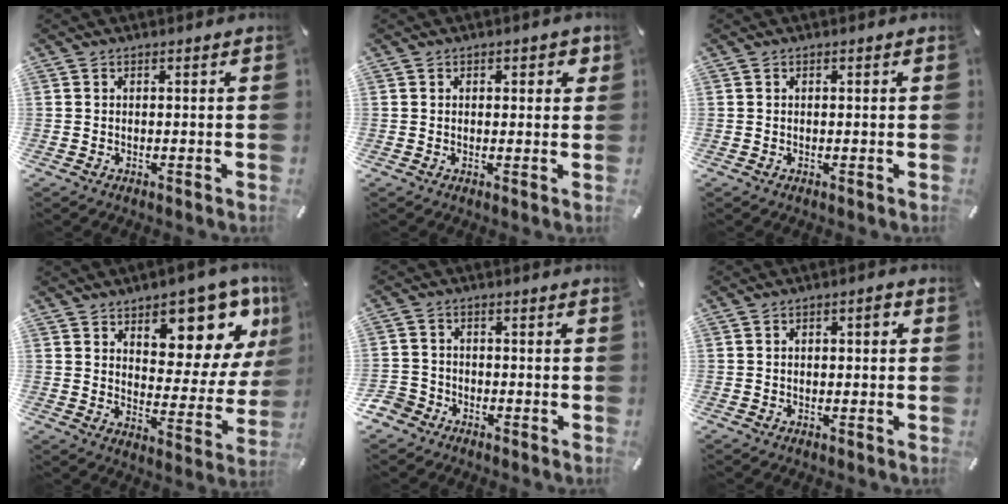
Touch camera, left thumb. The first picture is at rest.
{"total": 1.7, "force": [0.5, 1.1, 1.2], "torque": [-0.007, -0.001, 0.003]}
{"total": 0.0}
{"total": 12.6, "force": [9.2, 6.1, 6.0], "torque": [-0.059, -0.089, 0.156]}
{"total": 5.0, "force": [-3.2, 3.7, 0.9], "torque": [-0.033, 0.012, -0.064]}
{"total": 2.6, "force": [0.2, 1.4, 2.2], "torque": [-0.035, 0.007, -0.002]}